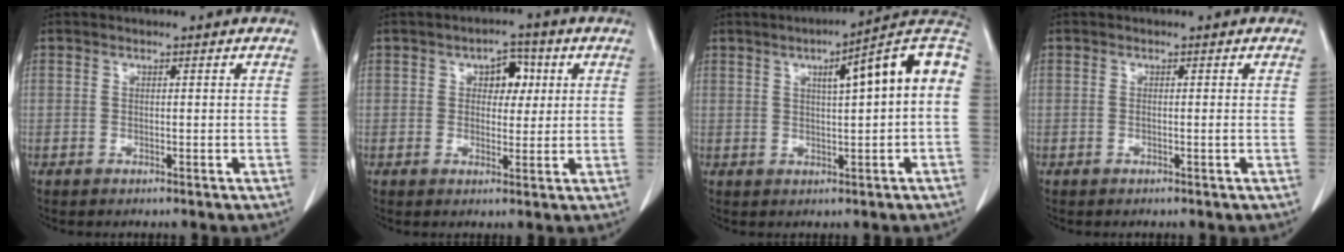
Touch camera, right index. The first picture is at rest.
{"total": 4.6, "force": [1.3, 2.9, 3.4], "torque": [-0.043, 0.013, 0.019]}
{"total": 12.6, "force": [2.6, 1.0, 12.3], "torque": [-0.166, 0.031, 0.029]}
{"total": 0.5, "force": [-0.2, -0.2, 0.5], "torque": [-0.009, 0.000, -0.004]}